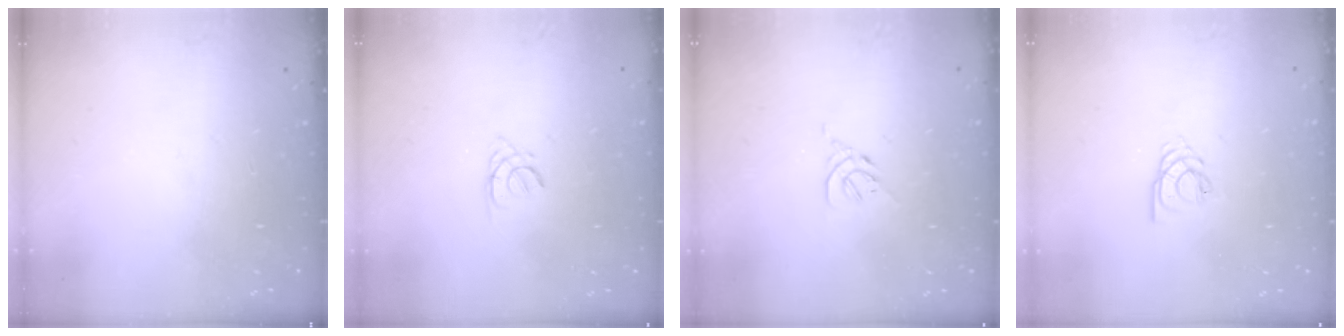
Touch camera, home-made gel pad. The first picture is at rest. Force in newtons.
{"total": 1.7, "press": 1.7, "slide": 0.3}
{"total": 2.6, "press": 2.5, "slide": 0.8}
{"total": 2.6, "press": 2.6, "slide": 0.3}